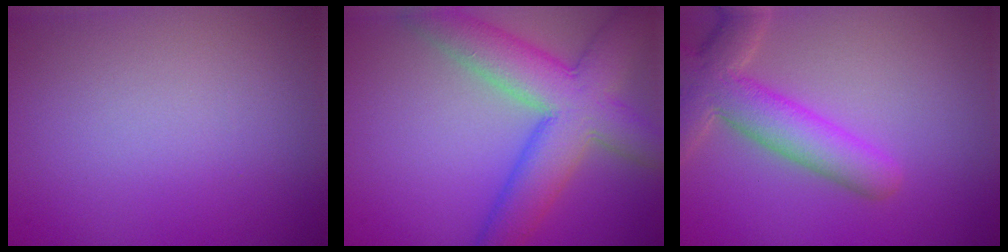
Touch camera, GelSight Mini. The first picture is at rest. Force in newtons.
{"total": 8.5, "press": 8.4, "slide": 0.4}
{"total": 6.1, "press": 6.1, "slide": 0.7}